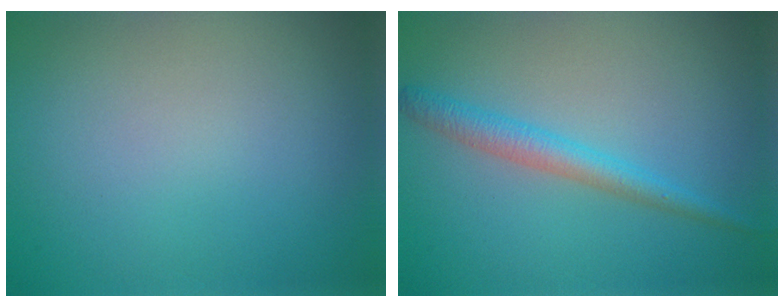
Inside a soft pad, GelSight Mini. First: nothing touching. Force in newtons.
{"total": 2.6, "press": 2.6, "slide": 0.0}